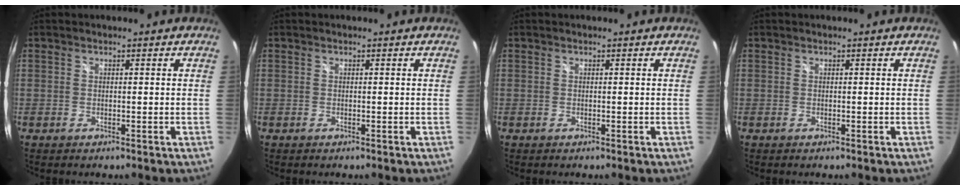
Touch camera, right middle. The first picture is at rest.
{"total": 0.0}
{"total": 0.0}
{"total": 0.0}